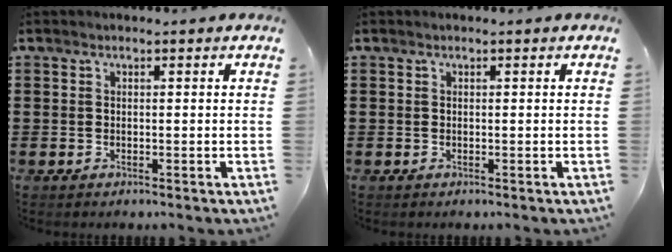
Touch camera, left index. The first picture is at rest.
{"total": 0.0}